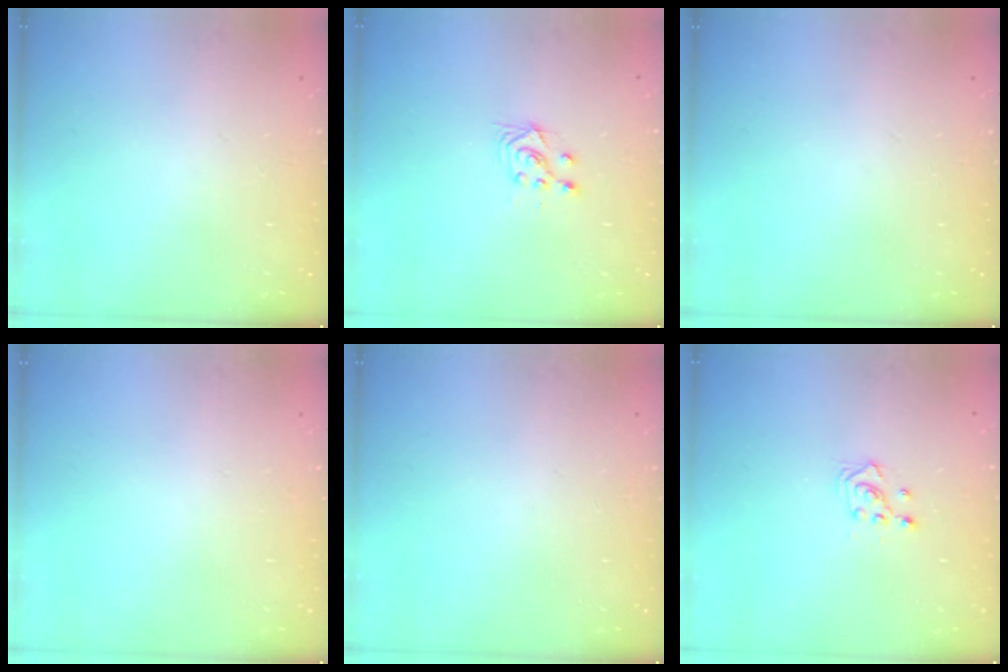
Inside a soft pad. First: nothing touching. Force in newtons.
{"total": 4.0, "press": 3.8, "slide": 1.1}
{"total": 0.0}
{"total": 0.0}
{"total": 0.0}
{"total": 2.6, "press": 2.4, "slide": 1.0}